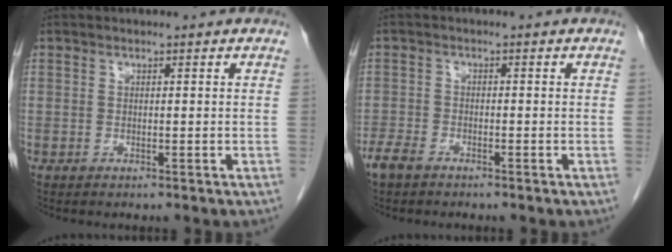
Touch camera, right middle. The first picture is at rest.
{"total": 3.1, "force": [-2.4, 1.2, 1.5], "torque": [-0.033, -0.002, -0.043]}